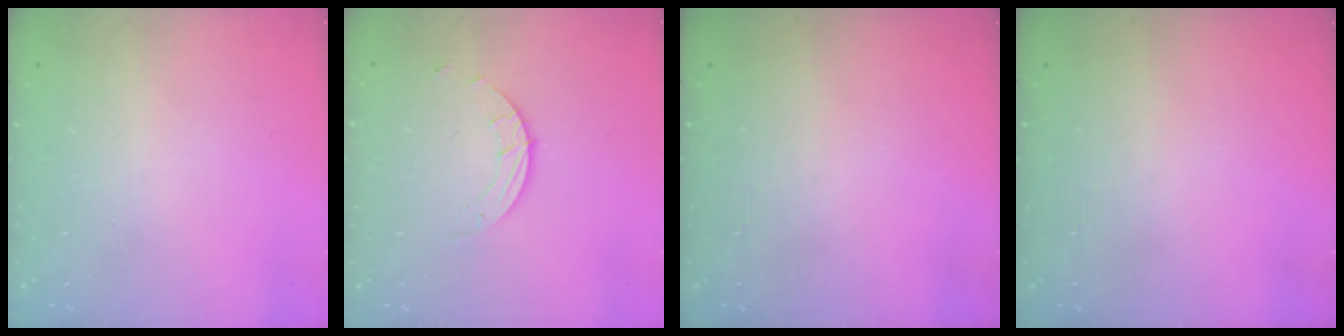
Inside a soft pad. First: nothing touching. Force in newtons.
{"total": 1.5, "press": 1.5, "slide": 0.1}
{"total": 0.0}
{"total": 0.0}